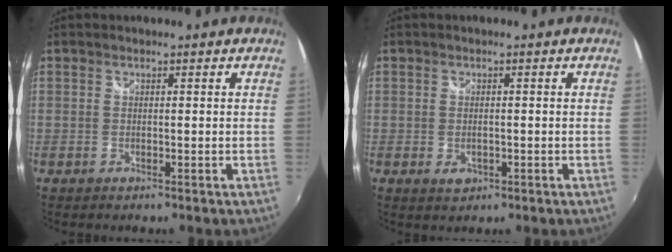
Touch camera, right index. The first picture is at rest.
{"total": 2.4, "force": [-0.7, 1.7, 1.6], "torque": [-0.028, -0.004, -0.009]}